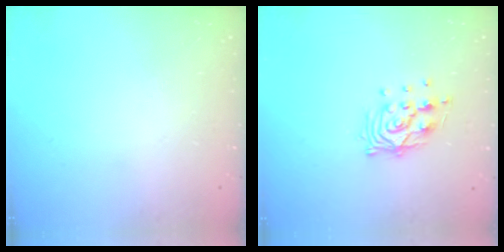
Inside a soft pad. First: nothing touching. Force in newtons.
{"total": 10.6, "press": 10.6, "slide": 0.9}